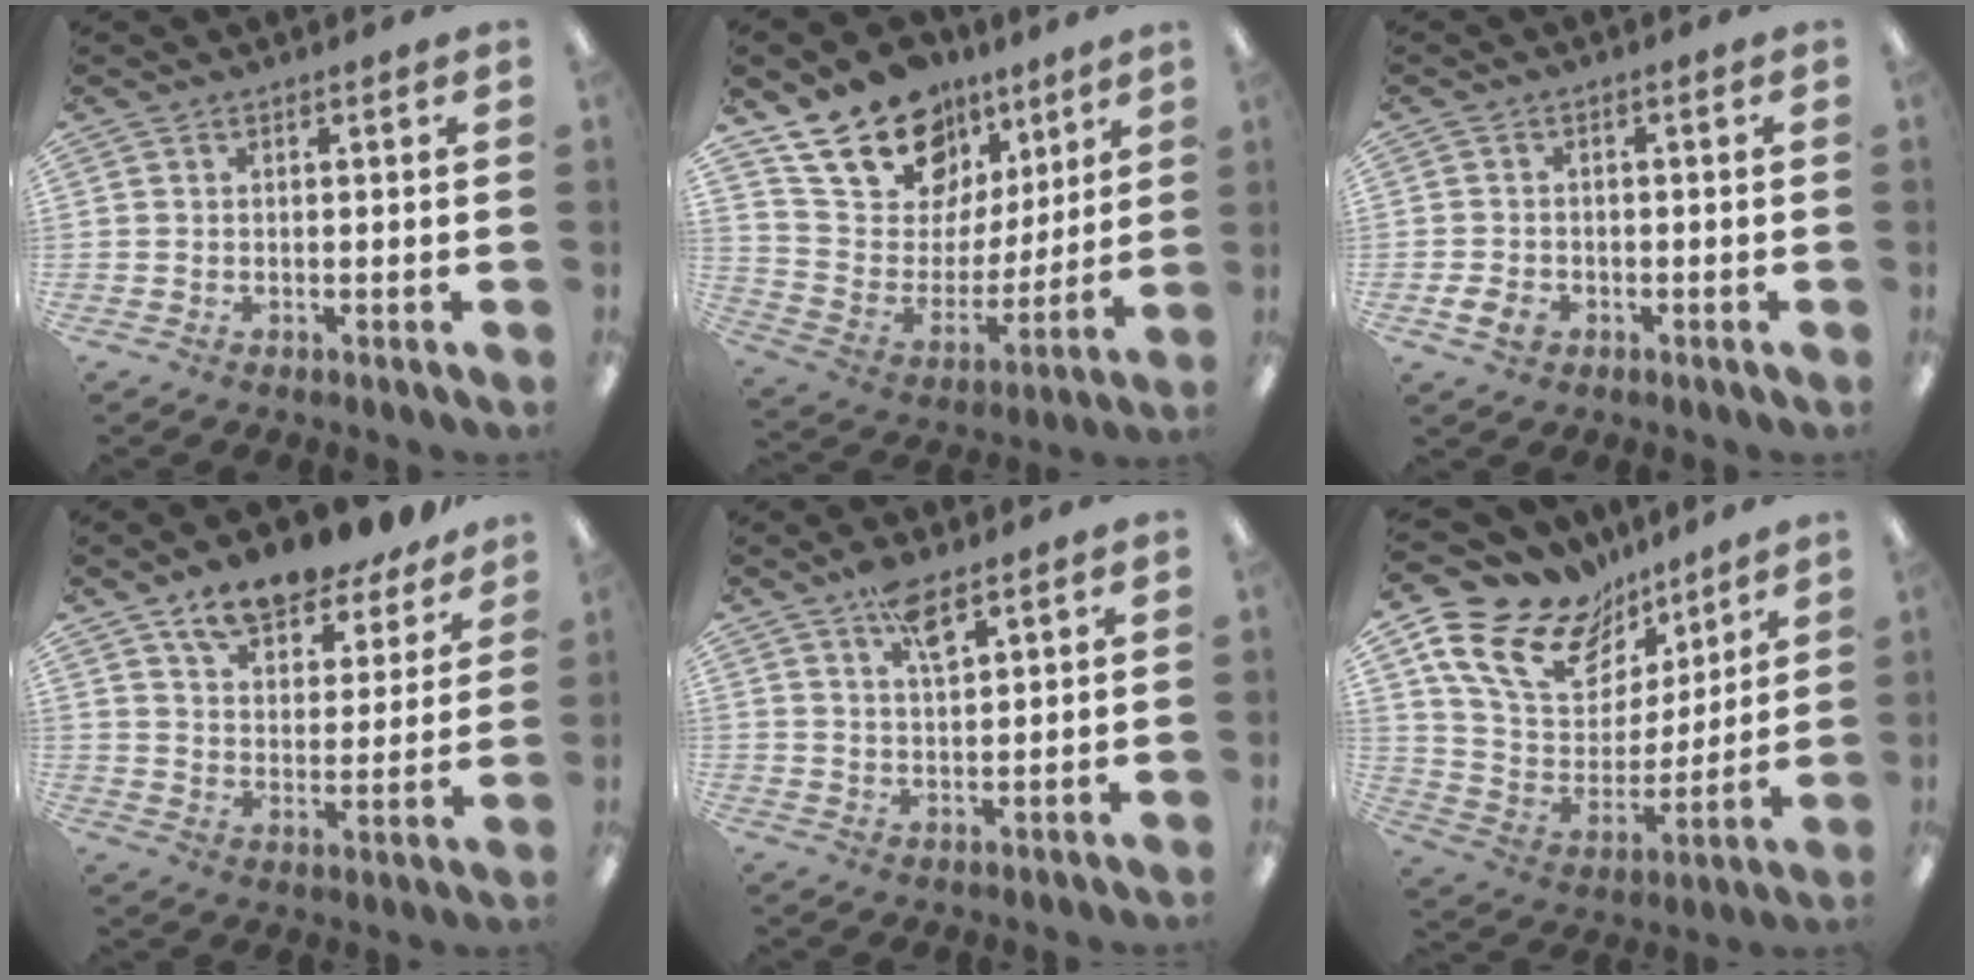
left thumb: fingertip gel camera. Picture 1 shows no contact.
{"total": 20.2, "force": [13.4, 12.5, 8.4], "torque": [-0.154, -0.069, 0.248]}
{"total": 3.5, "force": [-1.6, 2.5, 1.9], "torque": [-0.043, 0.003, -0.030]}
{"total": 12.2, "force": [10.6, 4.1, 4.5], "torque": [-0.081, -0.072, 0.190]}
{"total": 6.6, "force": [4.4, 2.3, 4.4], "torque": [-0.073, -0.015, 0.075]}
{"total": 19.1, "force": [12.2, 12.0, 8.6], "torque": [-0.166, -0.068, 0.226]}